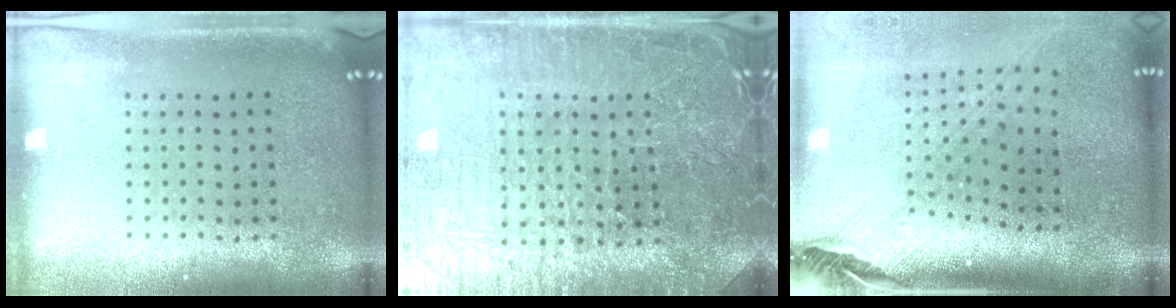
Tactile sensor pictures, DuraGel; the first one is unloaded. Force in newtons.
{"total": 4.2, "press": 4.1, "slide": 0.9}
{"total": 3.0, "press": 2.2, "slide": 2.1}